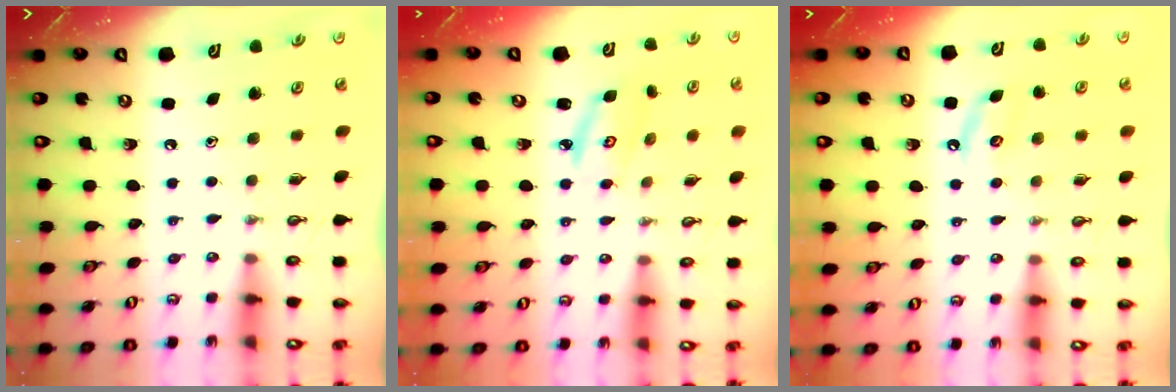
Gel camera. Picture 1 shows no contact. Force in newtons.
{"total": 4.7, "press": 4.7, "slide": 0.2}
{"total": 4.3, "press": 4.3, "slide": 0.3}